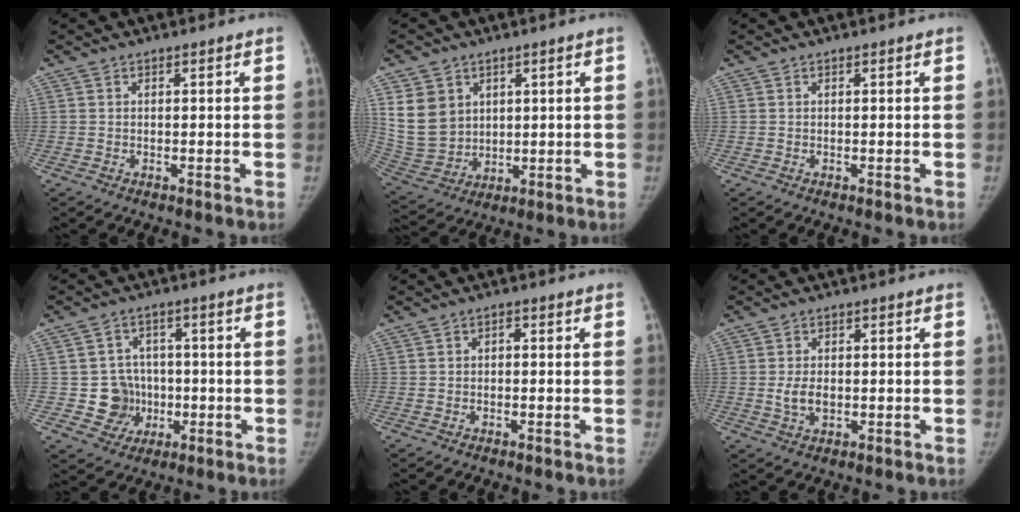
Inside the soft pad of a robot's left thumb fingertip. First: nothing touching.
{"total": 11.6, "force": [4.0, 9.5, 5.3], "torque": [-0.080, -0.017, 0.102]}
{"total": 0.0}
{"total": 7.8, "force": [-1.2, 7.5, 1.9], "torque": [0.013, 0.018, -0.013]}
{"total": 1.1, "force": [-0.2, 0.9, 0.6], "torque": [-0.003, 0.004, -0.007]}
{"total": 3.9, "force": [-0.4, 2.6, 2.9], "torque": [-0.051, -0.001, -0.004]}